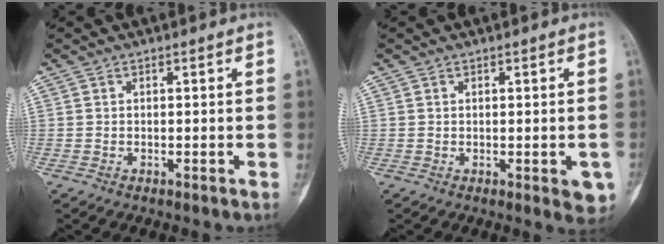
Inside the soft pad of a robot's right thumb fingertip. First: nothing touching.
{"total": 4.3, "force": [-1.3, 1.8, 3.7], "torque": [-0.020, 0.000, -0.013]}